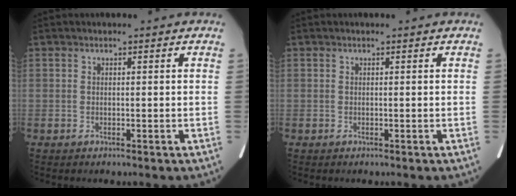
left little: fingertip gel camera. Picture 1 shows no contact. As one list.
[{"total": 0.0}]